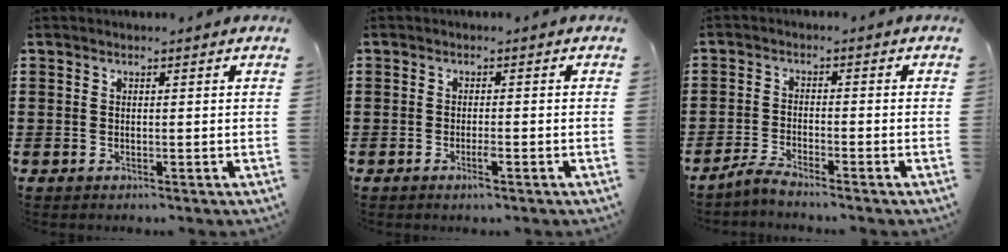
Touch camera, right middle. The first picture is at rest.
{"total": 1.8, "force": [-0.9, 0.2, 1.5], "torque": [-0.029, -0.005, -0.015]}
{"total": 2.8, "force": [-2.6, 0.0, 1.0], "torque": [-0.035, -0.001, -0.056]}